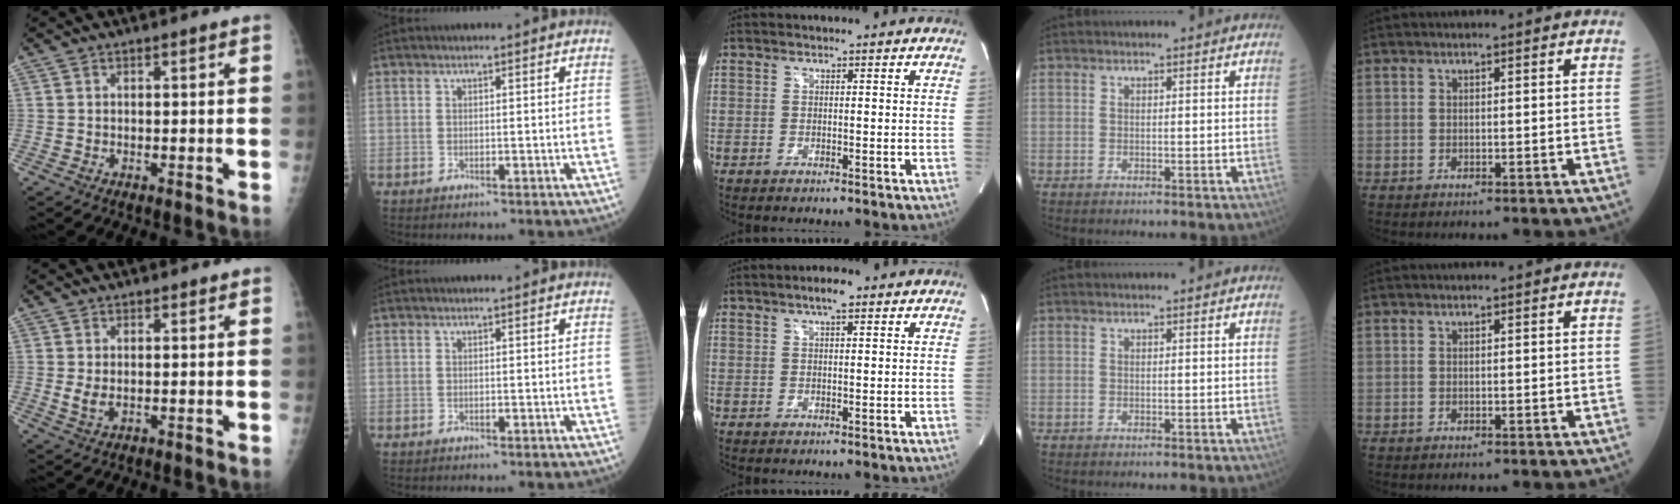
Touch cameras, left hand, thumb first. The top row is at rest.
{"thumb": {"total": 2.6, "force": [0.6, 1.7, 1.8], "torque": [-0.031, -0.008, 0.015]}, "middle": {"total": 2.9, "force": [1.7, 0.5, 2.2], "torque": [-0.042, 0.008, 0.028]}}